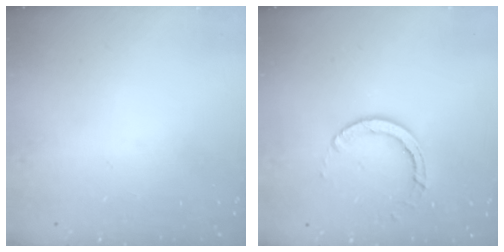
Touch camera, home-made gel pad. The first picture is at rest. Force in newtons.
{"total": 5.6, "press": 5.6, "slide": 0.2}